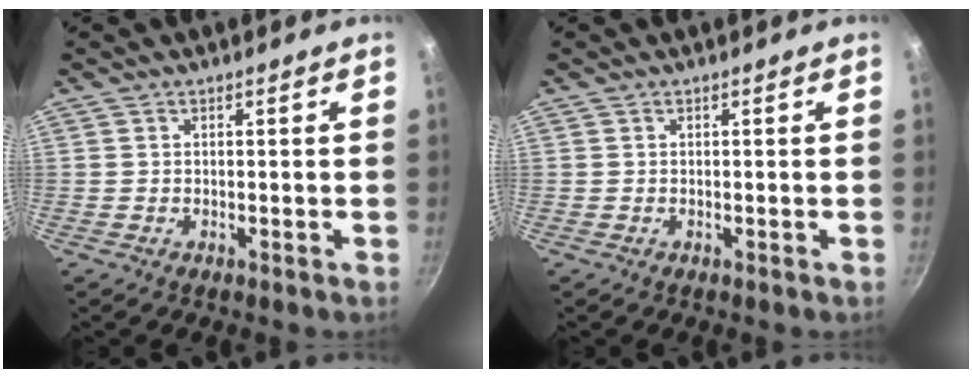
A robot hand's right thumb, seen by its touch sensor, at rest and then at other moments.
{"total": 0.0}